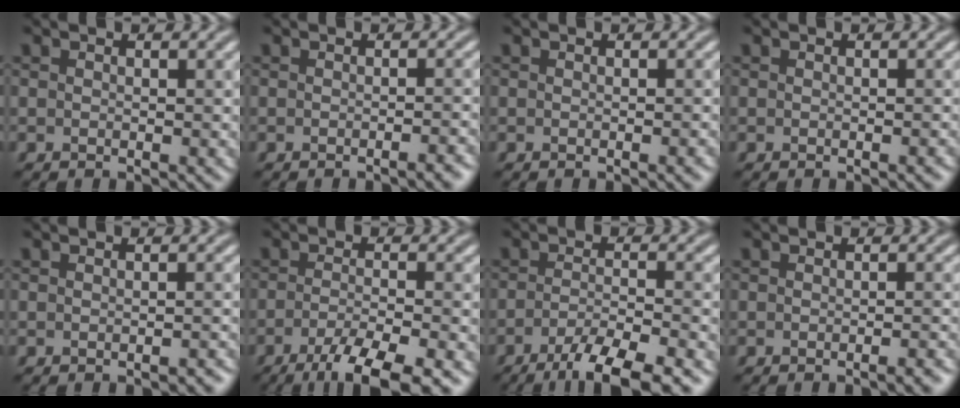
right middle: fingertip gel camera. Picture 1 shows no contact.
{"total": 1.7, "force": [-1.0, 0.5, 1.3], "torque": [-0.008, 0.003, -0.017]}
{"total": 0.8, "force": [-0.4, 0.1, 0.8], "torque": [-0.007, 0.001, -0.005]}
{"total": 0.5, "force": [-0.3, 0.1, 0.4], "torque": [-0.004, 0.001, -0.004]}
{"total": 1.1, "force": [-0.9, 0.3, 0.6], "torque": [-0.006, 0.001, -0.011]}
{"total": 6.3, "force": [-3.8, 1.3, 4.9], "torque": [-0.077, -0.003, -0.068]}
{"total": 6.8, "force": [-4.4, 1.5, 4.9], "torque": [-0.074, -0.003, -0.075]}
{"total": 2.1, "force": [-1.1, 0.5, 1.6], "torque": [-0.010, 0.003, -0.019]}